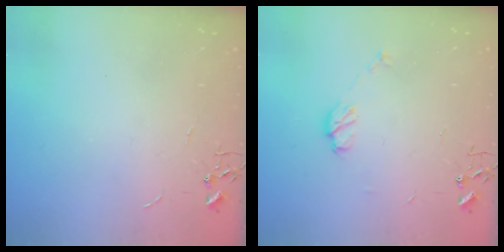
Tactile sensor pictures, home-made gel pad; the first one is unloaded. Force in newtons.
{"total": 6.7, "press": 6.7, "slide": 0.3}